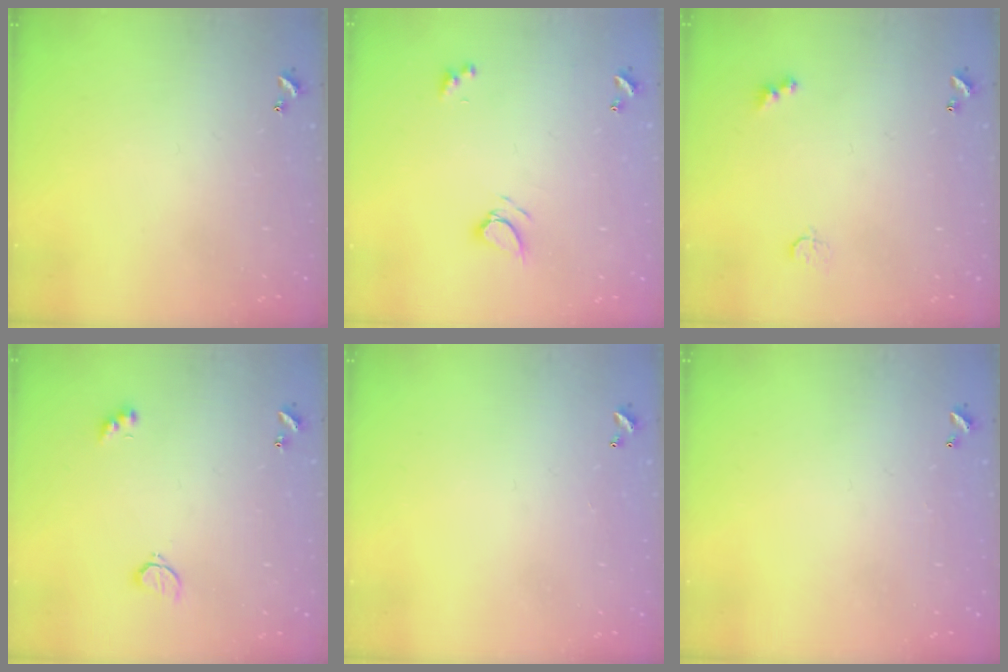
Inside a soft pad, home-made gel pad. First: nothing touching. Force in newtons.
{"total": 4.6, "press": 4.6, "slide": 0.6}
{"total": 2.9, "press": 2.8, "slide": 0.7}
{"total": 2.6, "press": 2.5, "slide": 0.5}
{"total": 2.8, "press": 2.8, "slide": 0.1}
{"total": 2.8, "press": 2.8, "slide": 0.1}